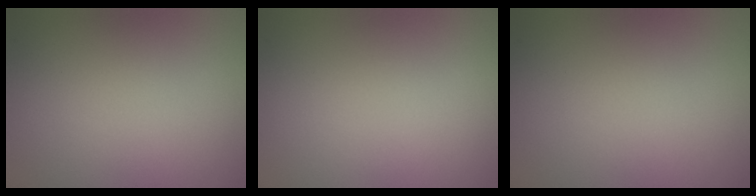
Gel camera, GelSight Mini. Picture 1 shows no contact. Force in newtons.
{"total": 0.0}
{"total": 0.0}